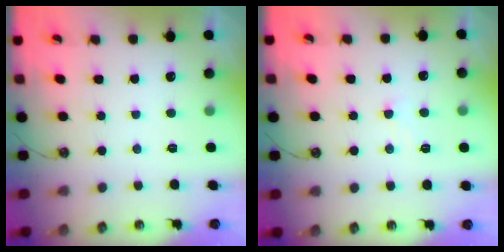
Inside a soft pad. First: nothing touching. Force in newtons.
{"total": 0.6, "press": 0.5, "slide": 0.4}